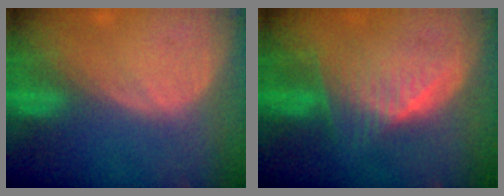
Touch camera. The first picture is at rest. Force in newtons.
{"total": 6.7, "press": 6.2, "slide": 2.5}